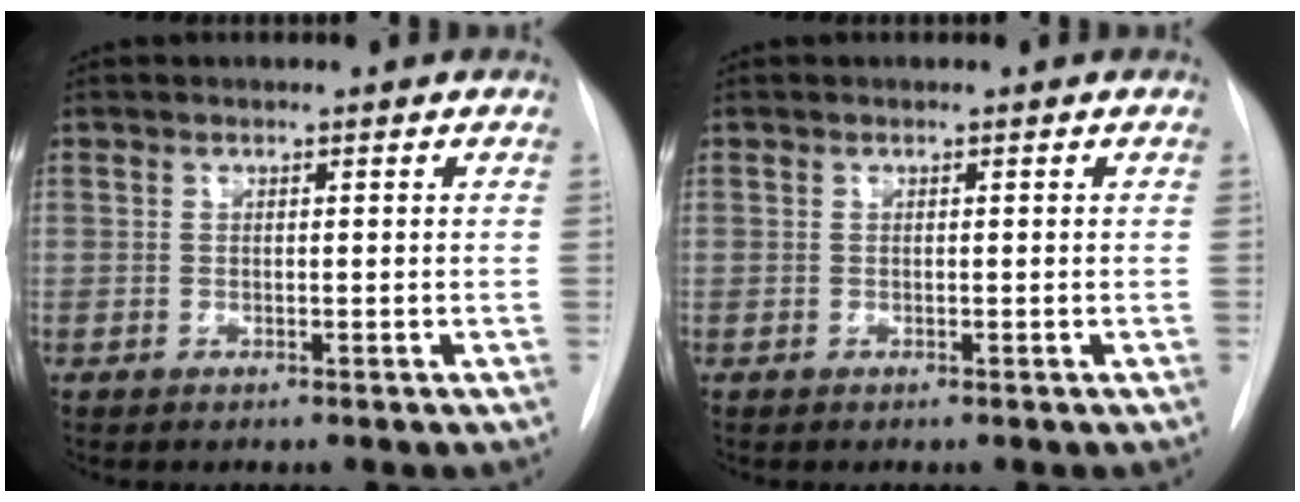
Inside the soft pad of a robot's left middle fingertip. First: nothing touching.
{"total": 0.0}